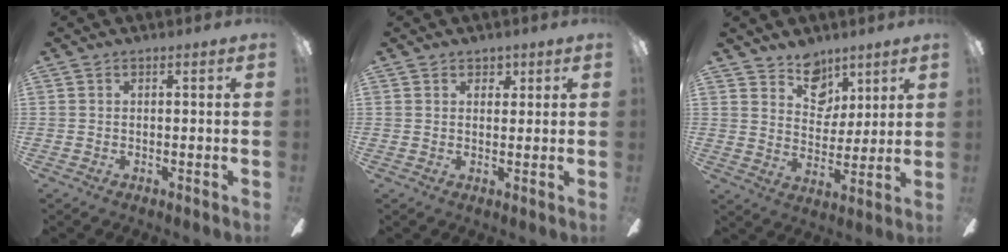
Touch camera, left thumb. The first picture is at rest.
{"total": 2.4, "force": [1.4, 1.9, 0.5], "torque": [0.003, -0.001, 0.023]}
{"total": 9.5, "force": [6.7, 6.5, 2.0], "torque": [-0.026, -0.045, 0.126]}